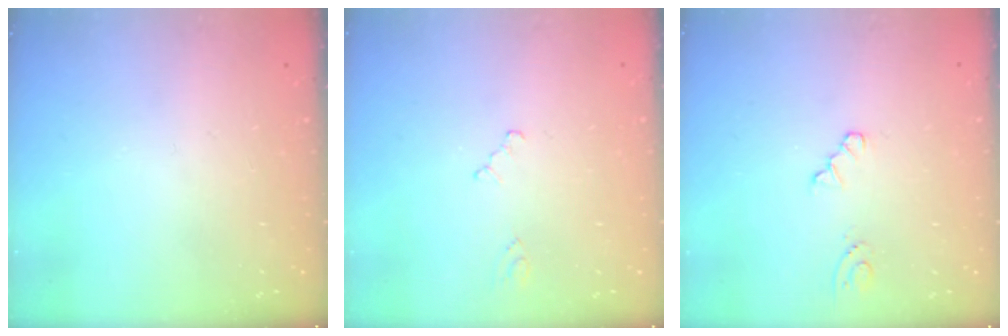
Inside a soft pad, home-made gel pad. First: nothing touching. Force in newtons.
{"total": 0.8, "press": 0.8, "slide": 0.2}
{"total": 2.1, "press": 2.1, "slide": 0.3}